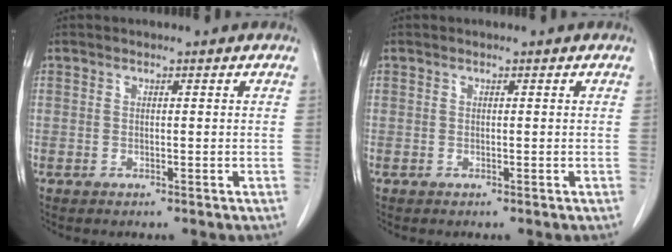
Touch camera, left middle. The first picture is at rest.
{"total": 0.0}